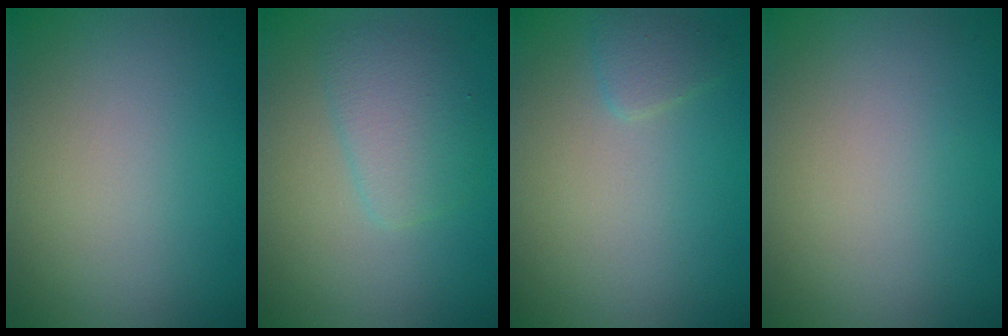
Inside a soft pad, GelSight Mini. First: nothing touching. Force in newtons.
{"total": 2.9, "press": 2.9, "slide": 0.1}
{"total": 1.2, "press": 1.2, "slide": 0.1}
{"total": 0.0}